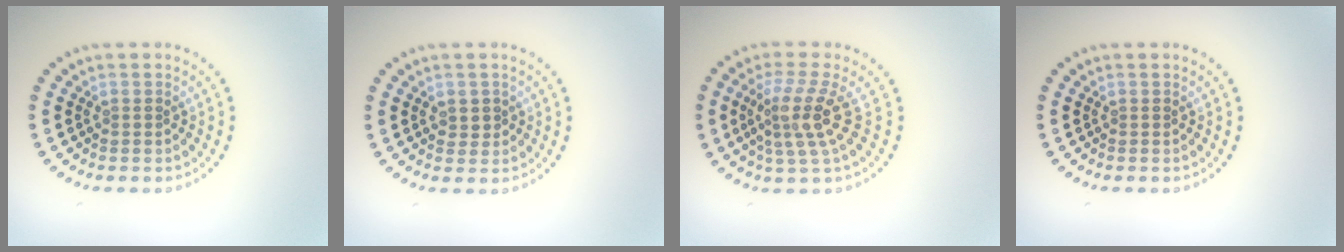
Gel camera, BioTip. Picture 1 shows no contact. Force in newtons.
{"total": 1.0, "press": 0.9, "slide": 0.3}
{"total": 4.0, "press": 2.9, "slide": 2.8}
{"total": 0.0}